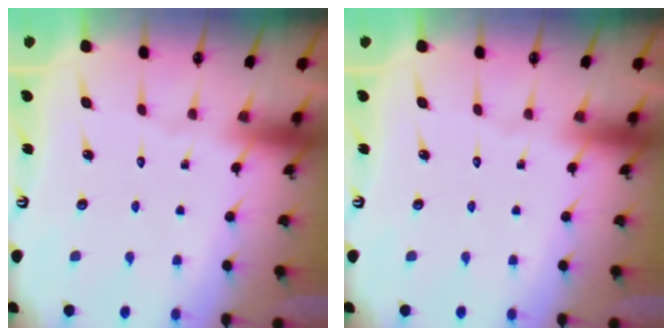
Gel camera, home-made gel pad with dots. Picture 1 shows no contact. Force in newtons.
{"total": 0.0}